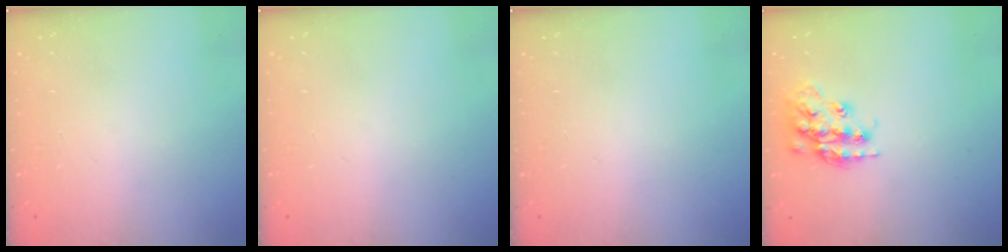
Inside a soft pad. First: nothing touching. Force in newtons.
{"total": 0.6, "press": 0.0, "slide": 0.6}
{"total": 0.0}
{"total": 14.9, "press": 14.8, "slide": 0.8}